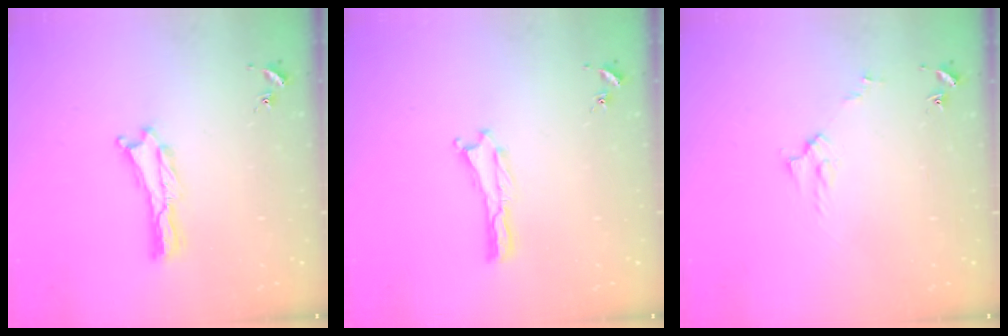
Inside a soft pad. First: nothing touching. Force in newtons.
{"total": 0.0}
{"total": 3.0, "press": 3.0, "slide": 0.3}